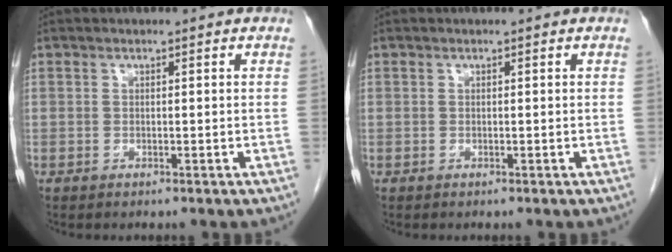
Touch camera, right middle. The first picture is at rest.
{"total": 0.0}